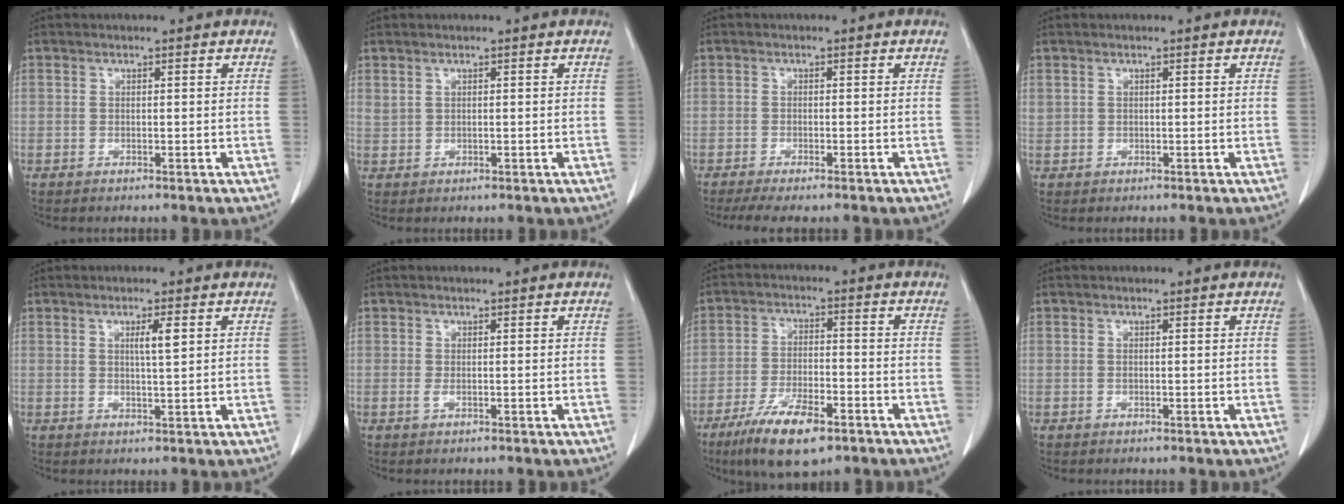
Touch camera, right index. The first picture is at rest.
{"total": 1.0, "force": [0.6, 0.4, 0.7], "torque": [-0.022, 0.005, 0.019]}
{"total": 5.9, "force": [-4.9, 1.0, 3.2], "torque": [-0.041, -0.011, -0.073]}
{"total": 0.7, "force": [0.4, 0.5, 0.2], "torque": [0.002, 0.009, 0.008]}
{"total": 2.7, "force": [0.9, 0.0, 2.5], "torque": [-0.045, -0.003, 0.015]}
{"total": 0.5, "force": [-0.1, 0.1, 0.5], "torque": [-0.013, -0.002, -0.002]}
{"total": 10.6, "force": [-6.6, 3.0, 7.7], "torque": [-0.142, -0.015, -0.111]}
{"total": 0.0}